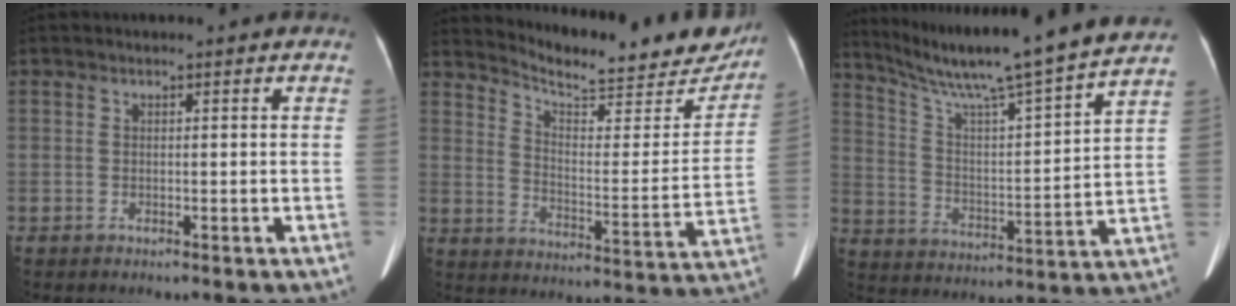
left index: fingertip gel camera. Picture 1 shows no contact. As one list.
[{"total": 20.3, "force": [18.6, 4.2, 6.9], "torque": [-0.092, -0.042, 0.241]}, {"total": 20.6, "force": [17.9, -1.6, 10.0], "torque": [-0.175, -0.022, 0.270]}]